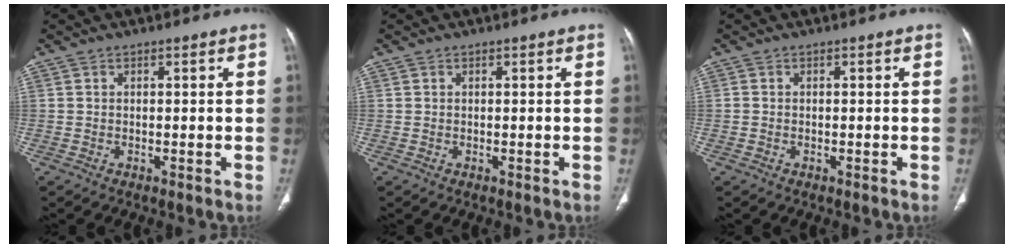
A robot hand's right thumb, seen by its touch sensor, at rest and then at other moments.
{"total": 0.0}
{"total": 0.0}